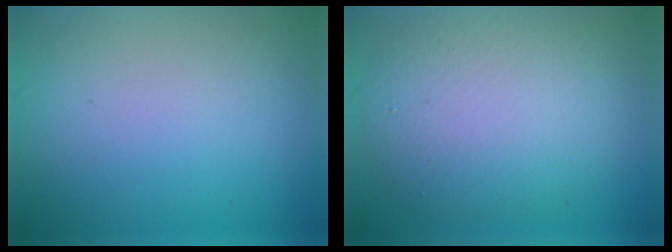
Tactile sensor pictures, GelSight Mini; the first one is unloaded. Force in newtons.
{"total": 7.3, "press": 7.3, "slide": 0.6}